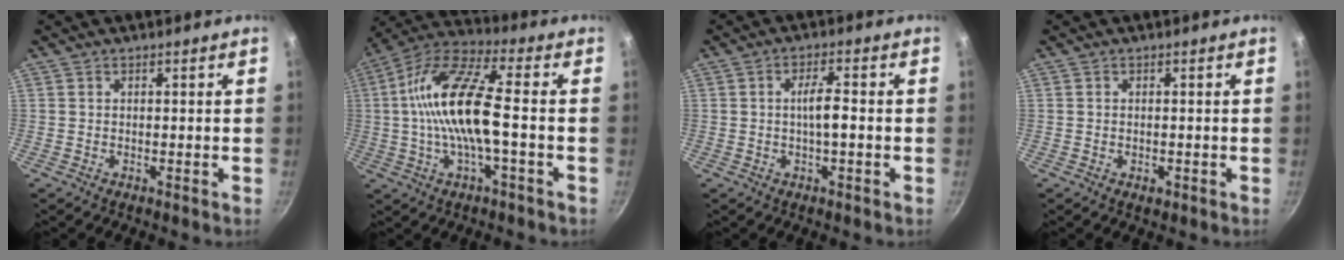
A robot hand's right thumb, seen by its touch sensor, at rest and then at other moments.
{"total": 16.0, "force": [-0.8, 4.7, 15.3], "torque": [-0.293, 0.034, -0.028]}
{"total": 4.3, "force": [-0.4, 0.7, 4.2], "torque": [-0.078, 0.012, -0.009]}
{"total": 1.2, "force": [-0.5, 0.7, 0.9], "torque": [-0.013, 0.000, -0.008]}